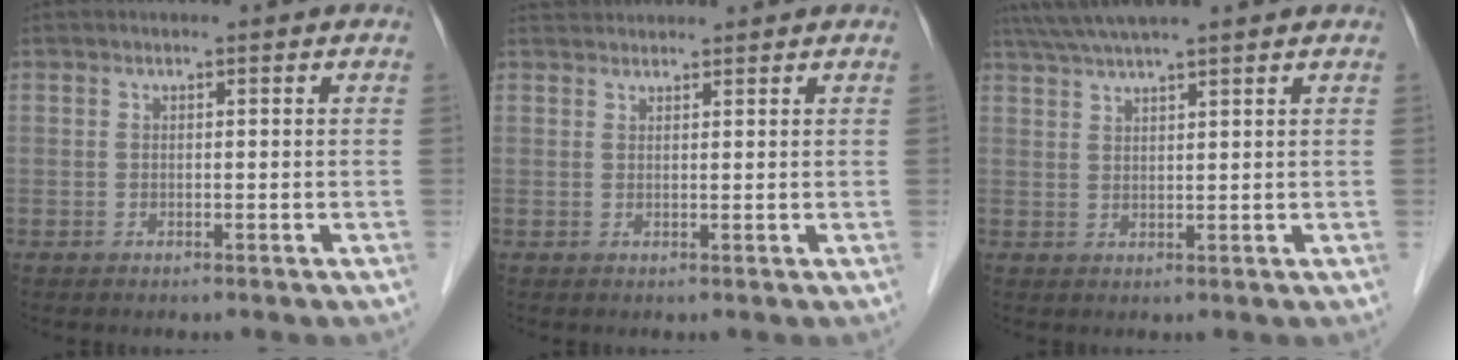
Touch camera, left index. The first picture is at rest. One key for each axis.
{"total": 3.0, "fx": 3.0, "fy": 0.3, "fz": 0.3, "tx": -0.005, "ty": 0.031, "tz": 0.055}
{"total": 8.2, "fx": 7.0, "fy": -0.7, "fz": 4.2, "tx": -0.073, "ty": 0.037, "tz": 0.108}